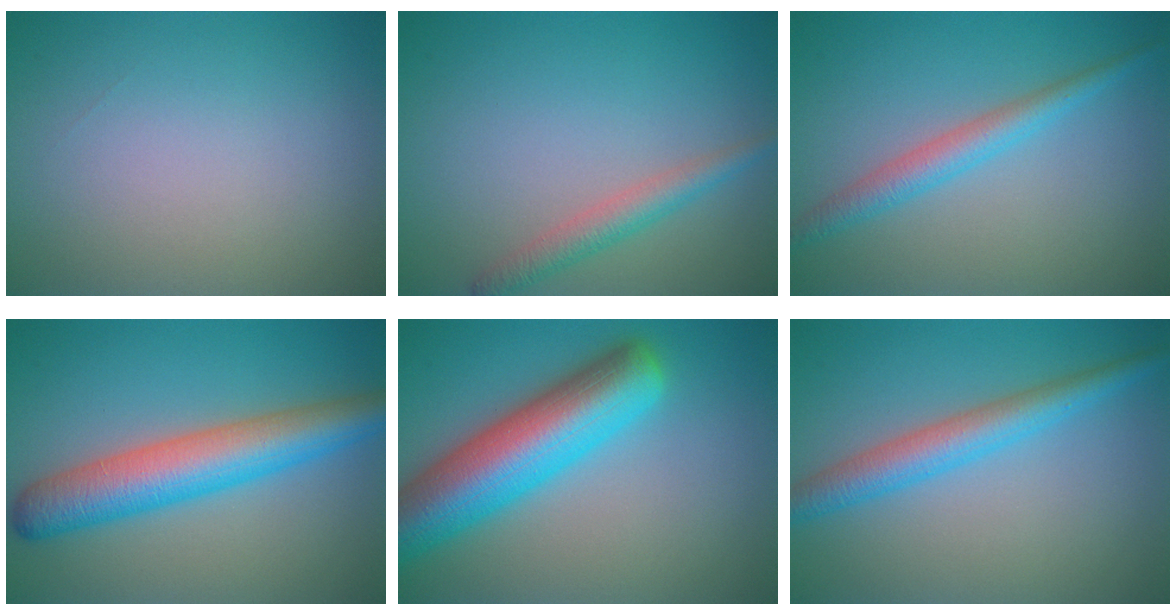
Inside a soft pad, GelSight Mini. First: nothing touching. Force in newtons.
{"total": 2.4, "press": 2.4, "slide": 0.1}
{"total": 2.9, "press": 2.9, "slide": 0.0}
{"total": 7.3, "press": 7.3, "slide": 0.1}
{"total": 10.1, "press": 10.1, "slide": 0.4}
{"total": 4.1, "press": 4.1, "slide": 0.1}